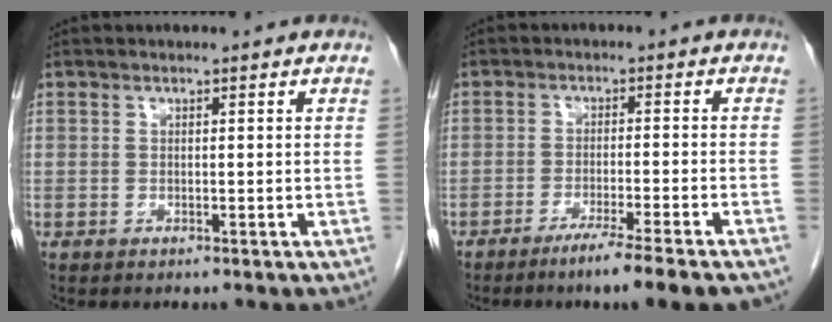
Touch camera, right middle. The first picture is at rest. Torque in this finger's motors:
{"motor_torque": [0.15, -0.12, 0.13, 0.07]}